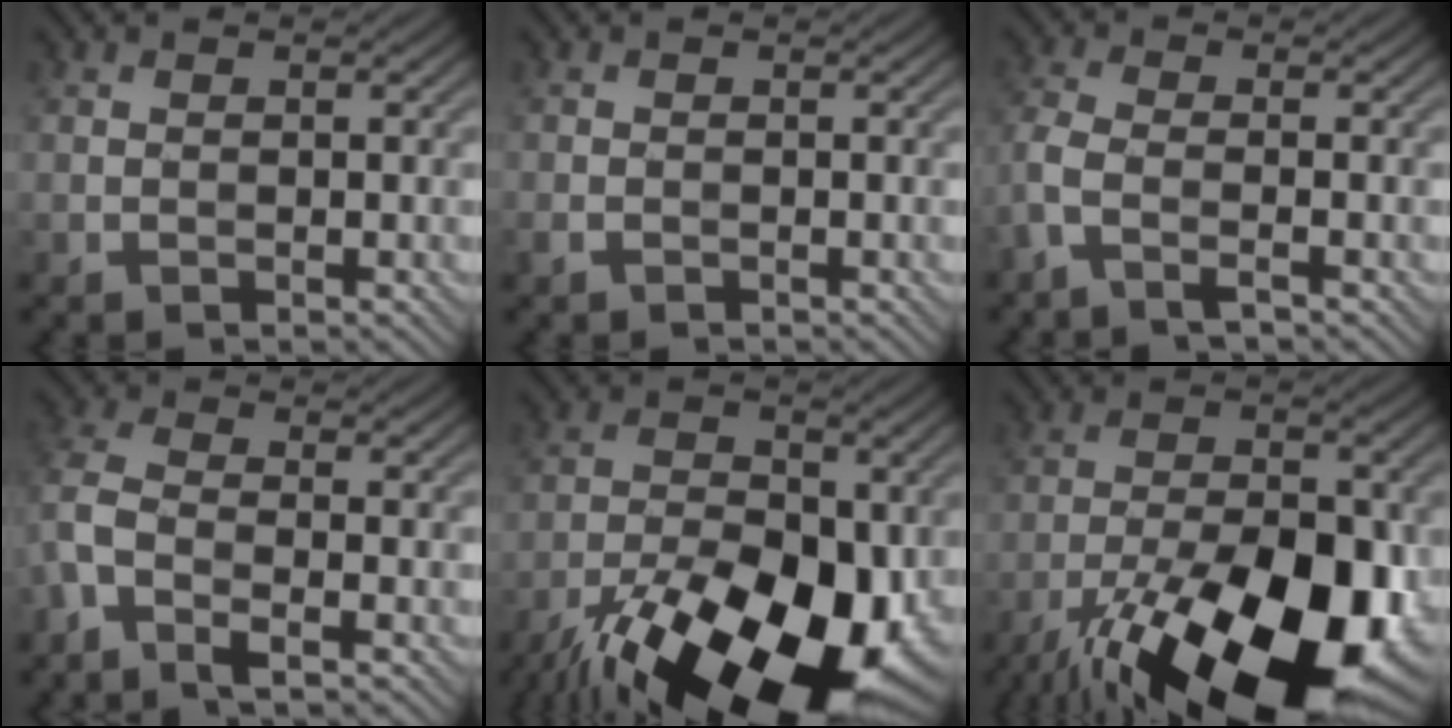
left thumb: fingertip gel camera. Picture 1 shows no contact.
{"total": 1.0, "force": [-0.8, 0.4, 0.5], "torque": [-0.012, -0.003, -0.018]}
{"total": 4.0, "force": [-2.2, 1.0, 3.1], "torque": [-0.081, -0.003, -0.060]}
{"total": 4.7, "force": [-2.6, 1.6, 3.6], "torque": [-0.092, -0.003, -0.064]}
{"total": 18.9, "force": [-10.7, 8.4, 13.1], "torque": [-0.212, -0.024, -0.171]}
{"total": 20.1, "force": [-11.5, 7.6, 14.6], "torque": [-0.233, -0.032, -0.182]}